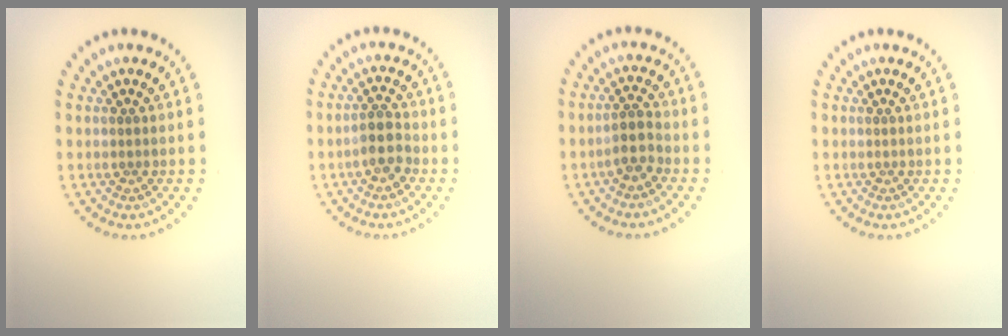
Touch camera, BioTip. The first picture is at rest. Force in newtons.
{"total": 2.4, "press": 2.3, "slide": 0.9}
{"total": 2.1, "press": 1.8, "slide": 1.1}
{"total": 0.0}